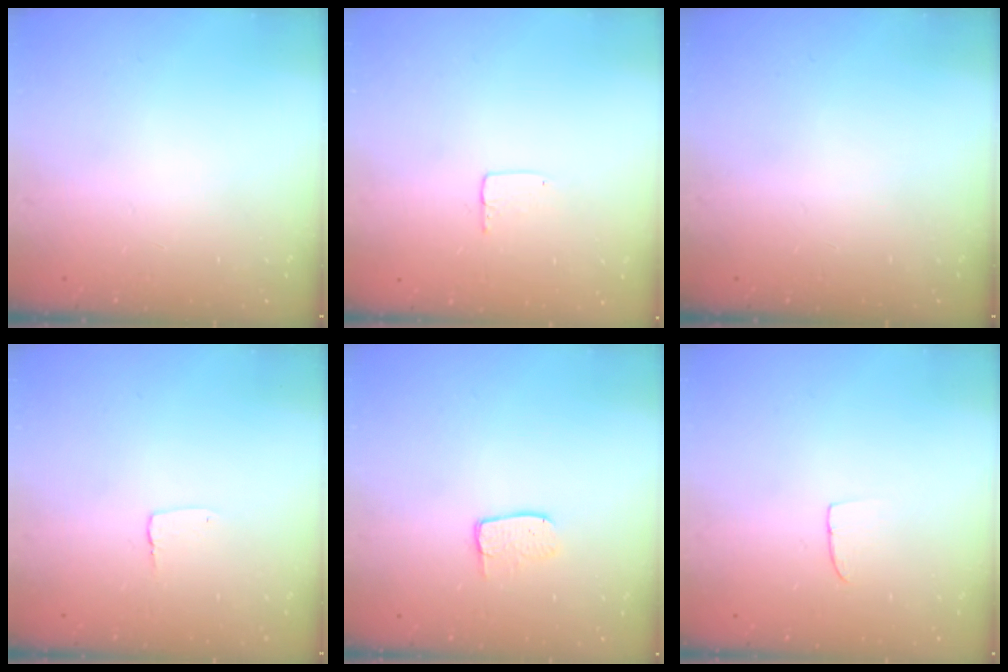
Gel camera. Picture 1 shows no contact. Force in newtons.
{"total": 3.5, "press": 3.5, "slide": 0.2}
{"total": 0.0}
{"total": 2.7, "press": 2.7, "slide": 0.2}
{"total": 4.2, "press": 4.2, "slide": 0.3}
{"total": 4.2, "press": 4.2, "slide": 0.3}